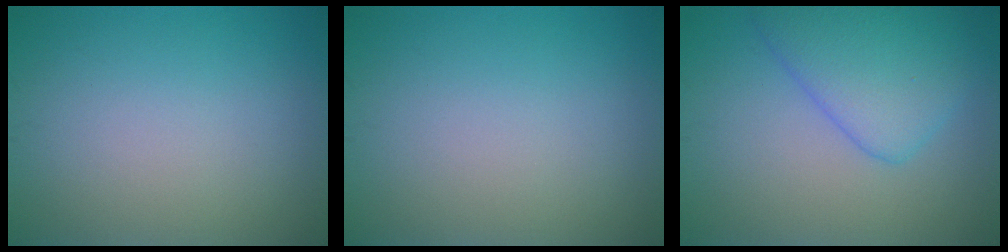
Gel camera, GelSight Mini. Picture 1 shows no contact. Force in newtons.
{"total": 0.0}
{"total": 5.4, "press": 5.4, "slide": 0.3}